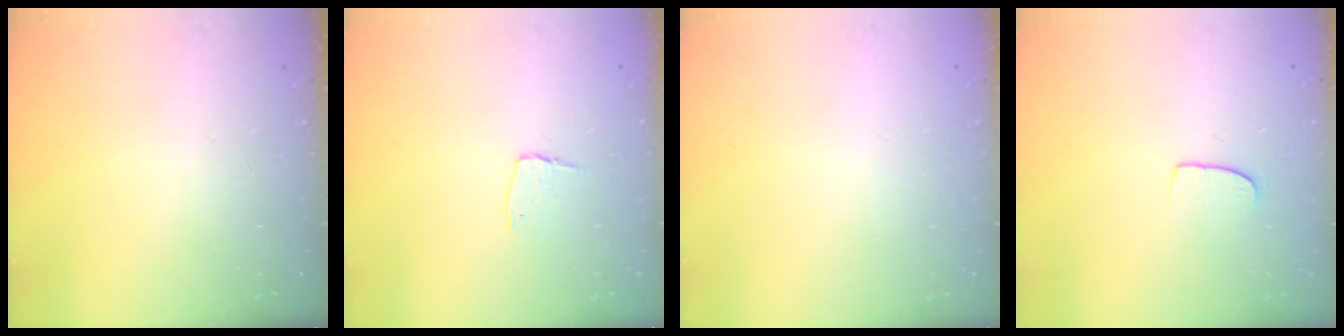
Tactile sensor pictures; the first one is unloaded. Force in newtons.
{"total": 5.4, "press": 5.3, "slide": 0.5}
{"total": 0.0}
{"total": 6.1, "press": 6.1, "slide": 0.4}